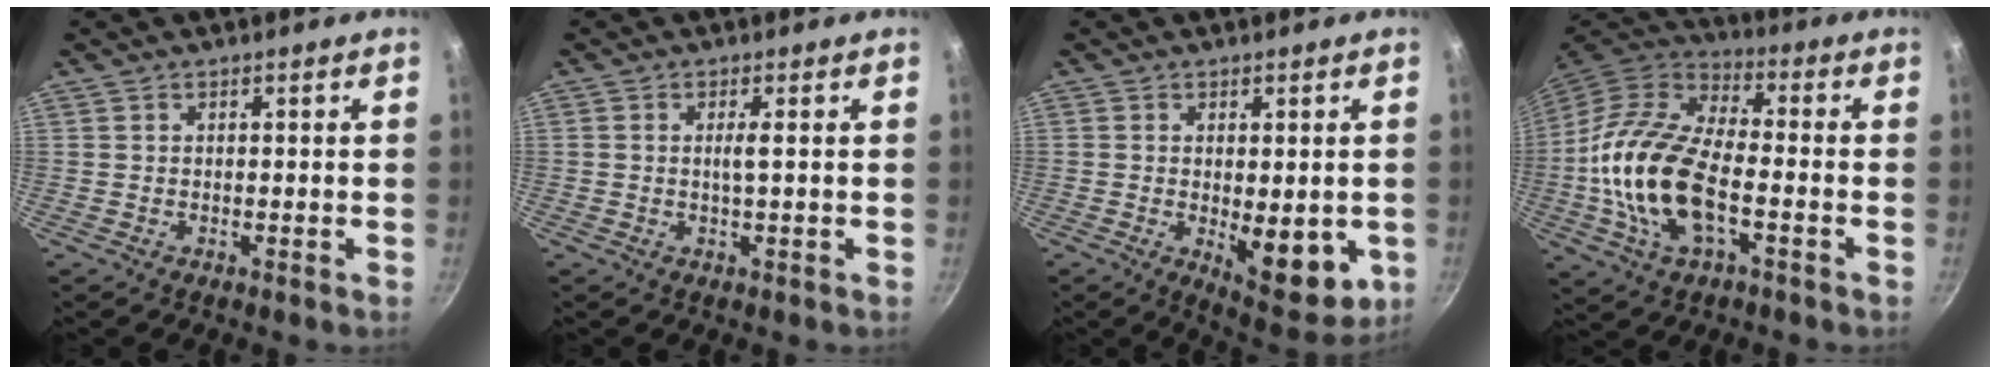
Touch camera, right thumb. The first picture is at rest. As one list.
[{"total": 1.9, "force": [0.1, 0.0, 1.9], "torque": [-0.039, 0.000, 0.002]}, {"total": 11.8, "force": [-1.7, 5.3, 10.4], "torque": [-0.114, -0.016, -0.010]}, {"total": 19.4, "force": [-3.9, 9.9, 16.2], "torque": [-0.306, 0.031, -0.084]}]